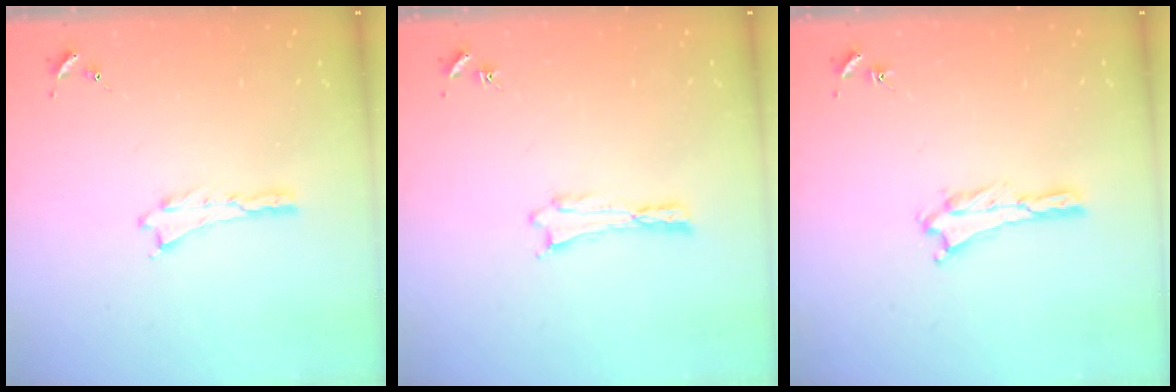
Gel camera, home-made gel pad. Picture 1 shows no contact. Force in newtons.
{"total": 0.0}
{"total": 1.2, "press": 1.1, "slide": 0.2}